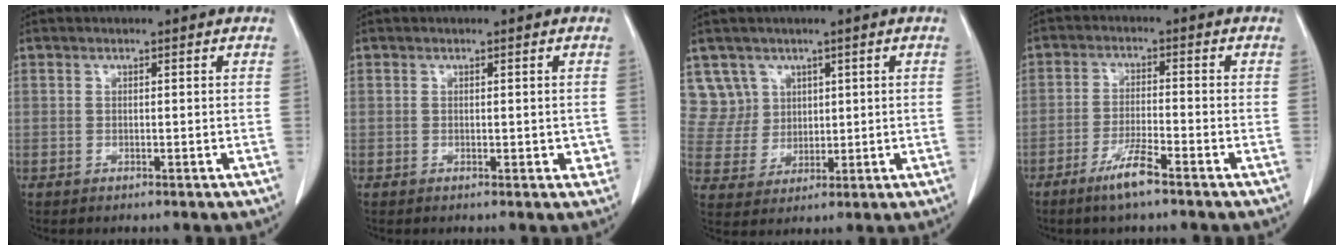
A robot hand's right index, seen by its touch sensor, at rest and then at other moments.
{"total": 1.6, "force": [0.1, 1.0, 1.1], "torque": [-0.005, 0.001, 0.001]}
{"total": 6.5, "force": [3.6, 5.4, -0.3], "torque": [0.009, 0.010, 0.083]}
{"total": 5.4, "force": [-3.7, 0.1, 3.9], "torque": [-0.078, -0.007, -0.072]}